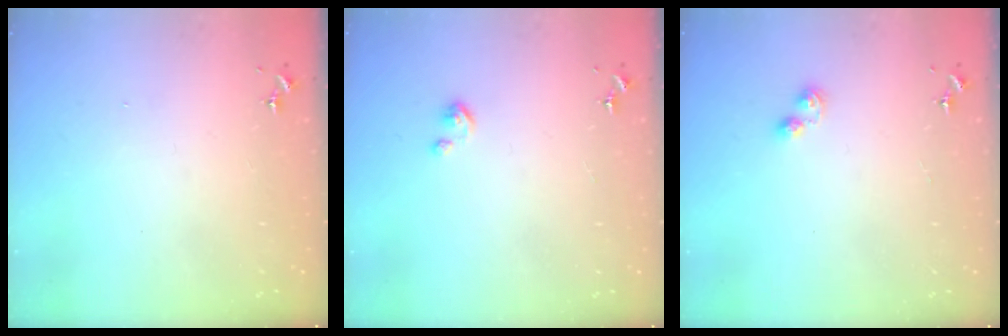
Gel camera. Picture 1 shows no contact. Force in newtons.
{"total": 2.7, "press": 2.7, "slide": 0.3}
{"total": 3.9, "press": 3.8, "slide": 0.6}